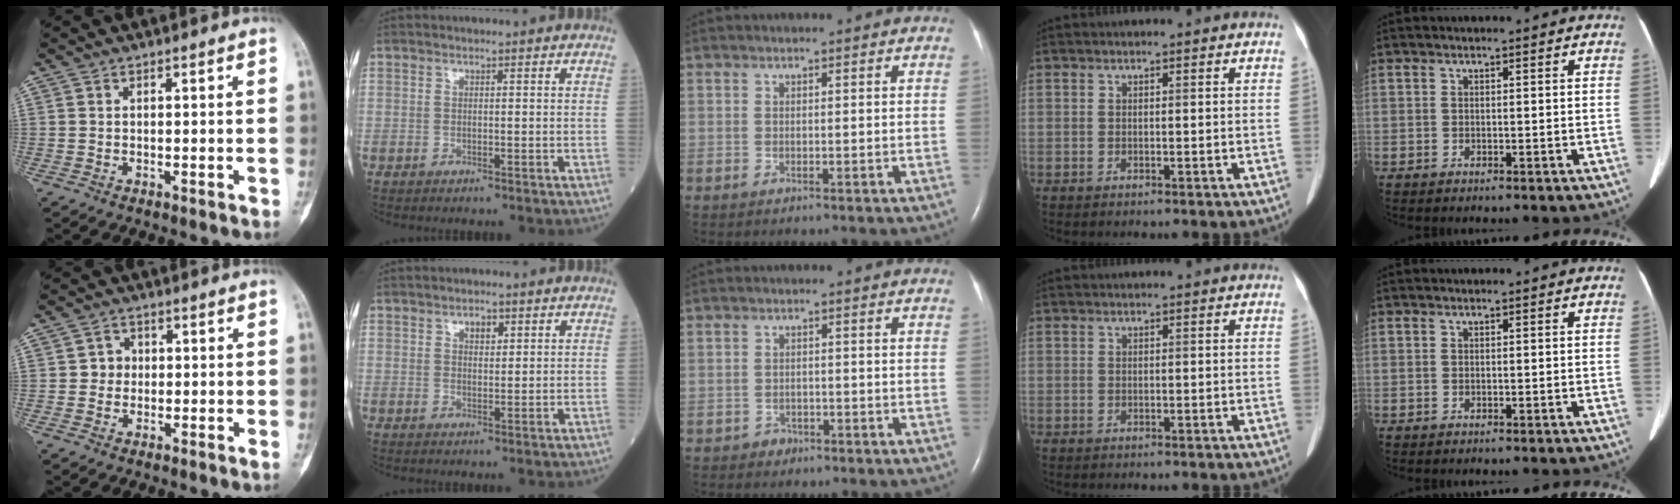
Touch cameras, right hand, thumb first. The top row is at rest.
{"thumb": {"total": 2.7, "force": [0.1, 2.6, 1.0], "torque": [0.003, 0.008, -0.005]}, "index": {"total": 2.2, "force": [1.2, 1.2, 1.5], "torque": [-0.021, 0.000, 0.019]}, "middle": {"total": 1.6, "force": [-1.1, 1.2, 0.0], "torque": [-0.002, 0.005, -0.019]}}